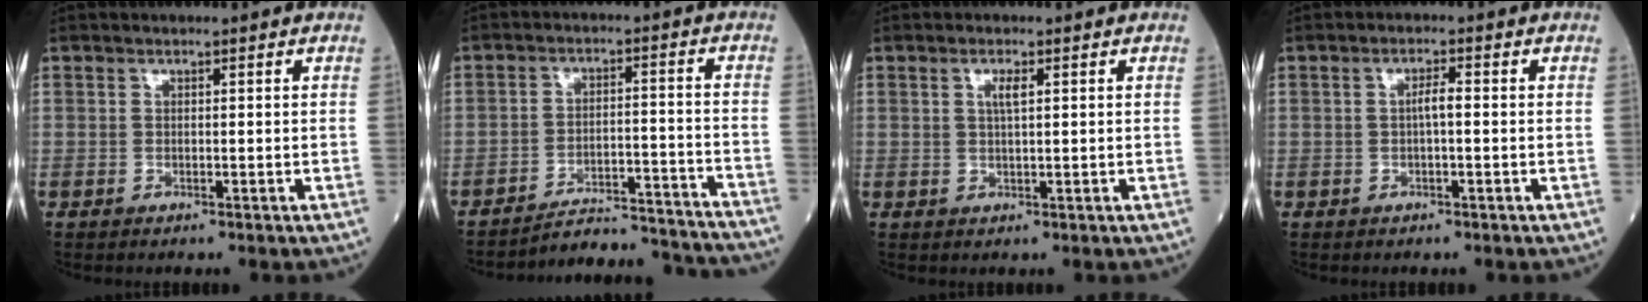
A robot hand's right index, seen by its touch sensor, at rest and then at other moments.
{"total": 16.2, "force": [-16.0, 0.6, 2.6], "torque": [-0.022, 0.018, -0.212]}
{"total": 1.9, "force": [0.7, 0.3, 1.8], "torque": [-0.035, 0.001, 0.011]}
{"total": 1.9, "force": [-0.2, 0.3, 1.9], "torque": [-0.034, 0.004, -0.003]}